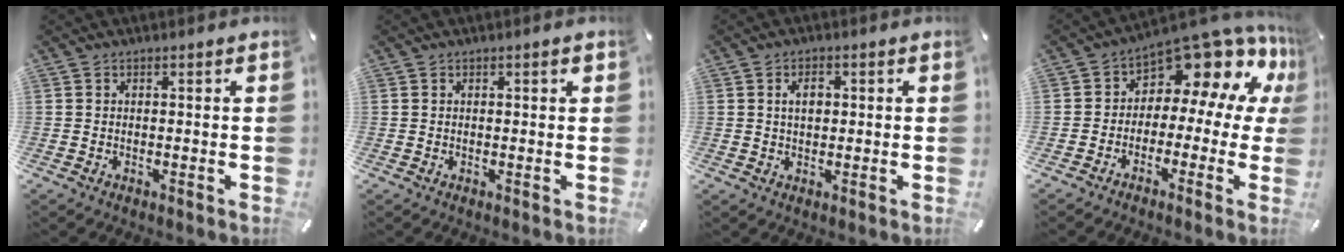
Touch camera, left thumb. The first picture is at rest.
{"total": 1.0, "force": [0.3, 0.2, 0.9], "torque": [-0.011, -0.002, 0.003]}
{"total": 3.6, "force": [0.6, 2.3, 2.7], "torque": [-0.040, 0.003, 0.005]}
{"total": 11.6, "force": [7.7, 6.2, 6.2], "torque": [-0.094, -0.075, 0.130]}